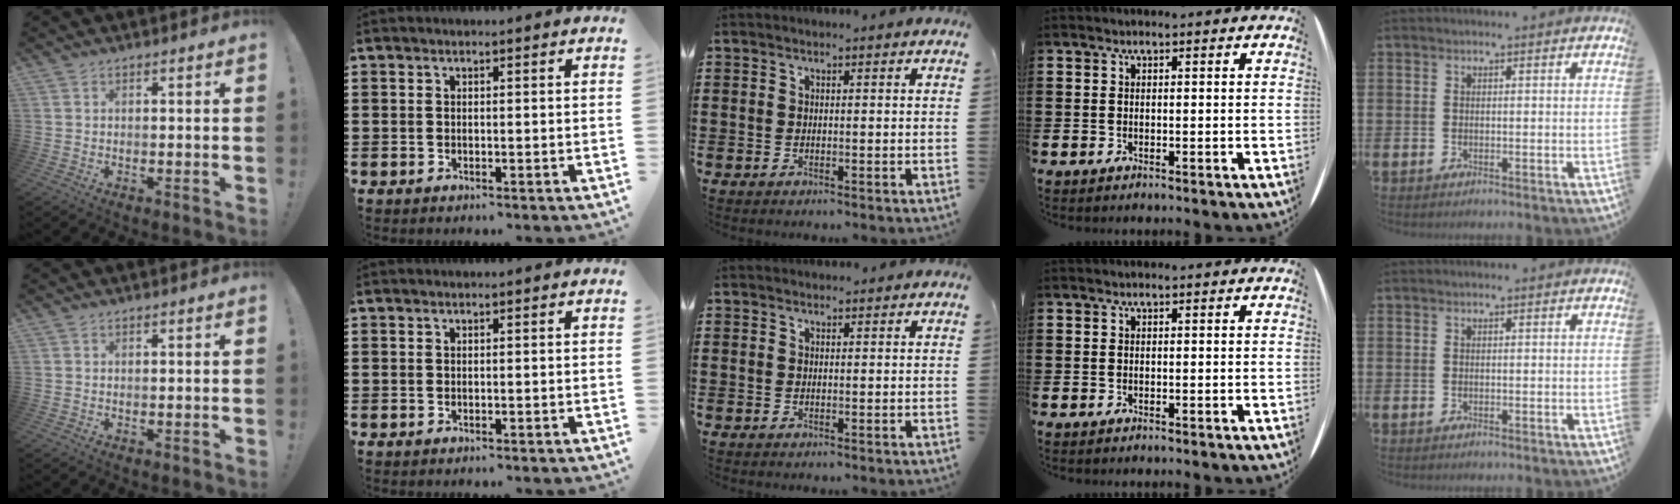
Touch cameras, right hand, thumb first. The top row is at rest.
{"middle": {"total": 0.6, "force": [0.6, 0.1, -0.1], "torque": [0.007, -0.006, 0.011]}}